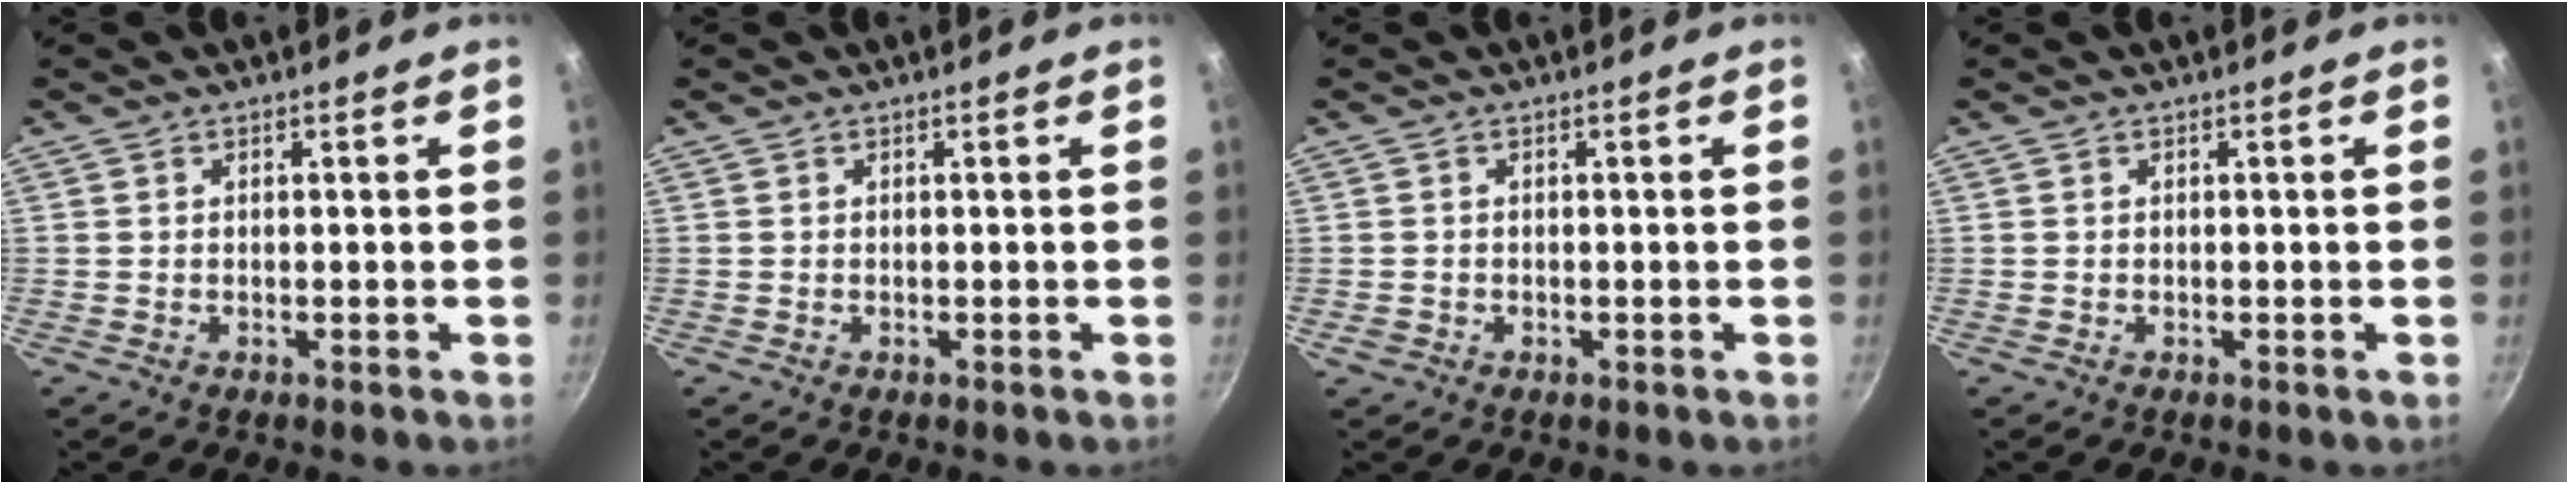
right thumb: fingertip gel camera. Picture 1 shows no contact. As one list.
[{"total": 0.0}, {"total": 1.3, "force": [-0.5, 1.1, 0.5], "torque": [-0.009, 0.001, -0.006]}, {"total": 0.0}]